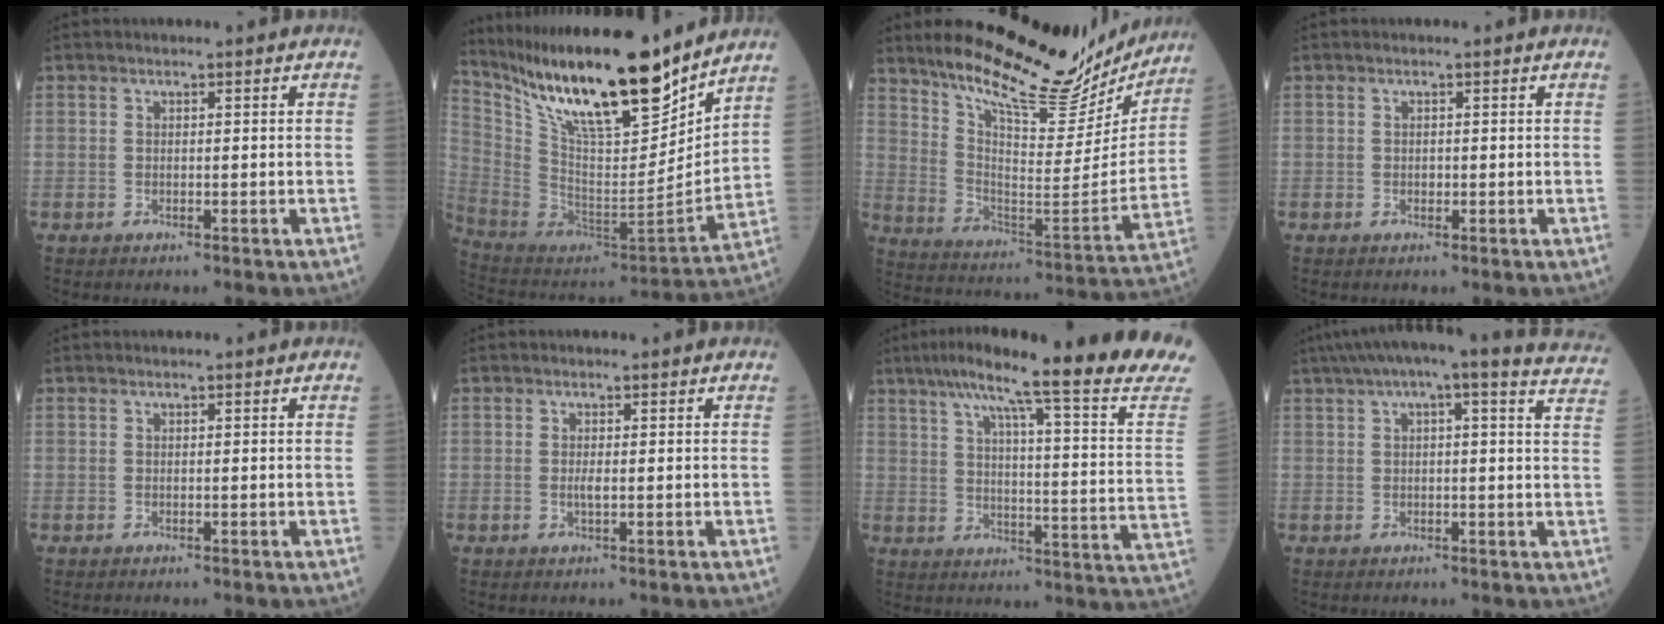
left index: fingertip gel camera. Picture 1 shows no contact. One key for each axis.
{"total": 24.6, "fx": 18.7, "fy": 4.5, "fz": 15.3, "tx": -0.281, "ty": -0.021, "tz": 0.331}
{"total": 23.1, "fx": 20.2, "fy": 5.4, "fz": 10.0, "tx": -0.161, "ty": -0.047, "tz": 0.287}
{"total": 0.7, "fx": -0.5, "fy": 0.4, "fz": 0.2, "tx": -0.004, "ty": -0.004, "tz": -0.011}
{"total": 0.0}
{"total": 1.1, "fx": -0.5, "fy": 0.2, "fz": 0.9, "tx": -0.023, "ty": -0.008, "tz": -0.009}
{"total": 25.0, "fx": 20.2, "fy": -1.0, "fz": 14.6, "tx": -0.219, "ty": -0.056, "tz": 0.251}
{"total": 18.4, "fx": 15.3, "fy": 2.2, "fz": 10.0, "tx": -0.151, "ty": 0.016, "tz": 0.171}